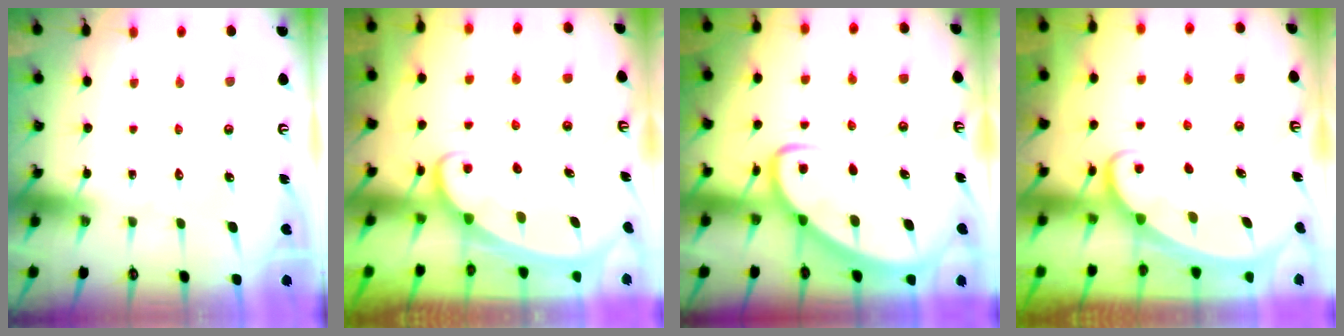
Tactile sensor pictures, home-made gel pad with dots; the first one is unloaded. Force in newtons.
{"total": 1.9, "press": 1.9, "slide": 0.1}
{"total": 4.3, "press": 4.2, "slide": 0.3}
{"total": 2.4, "press": 2.4, "slide": 0.3}